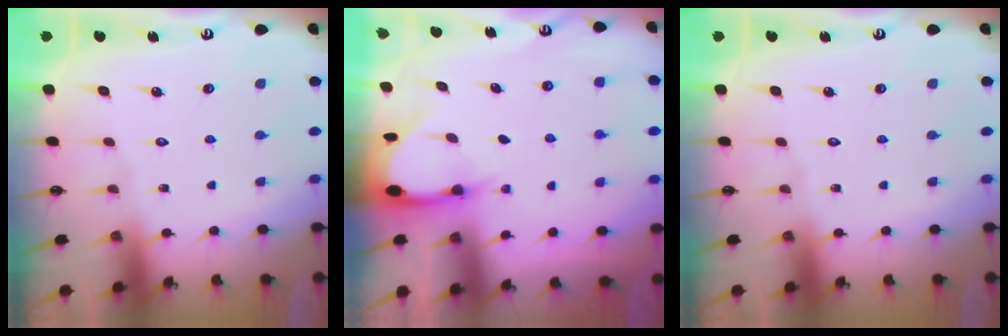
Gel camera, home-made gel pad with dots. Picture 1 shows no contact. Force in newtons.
{"total": 3.7, "press": 3.7, "slide": 0.2}
{"total": 0.0}